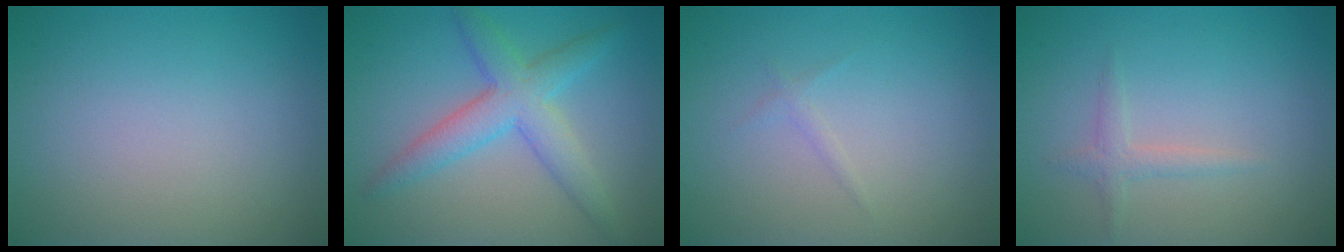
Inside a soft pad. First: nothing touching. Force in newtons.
{"total": 4.7, "press": 4.7, "slide": 0.1}
{"total": 1.2, "press": 1.2, "slide": 0.2}
{"total": 1.3, "press": 1.3, "slide": 0.1}